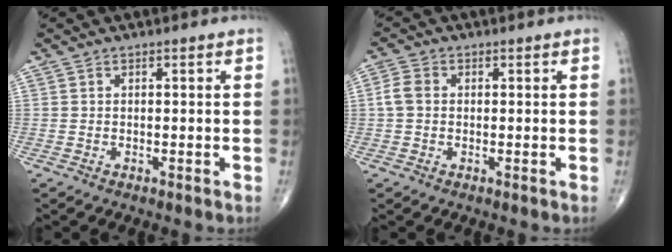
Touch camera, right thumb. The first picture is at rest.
{"total": 3.3, "force": [0.1, 2.5, 2.1], "torque": [-0.046, 0.010, -0.003]}